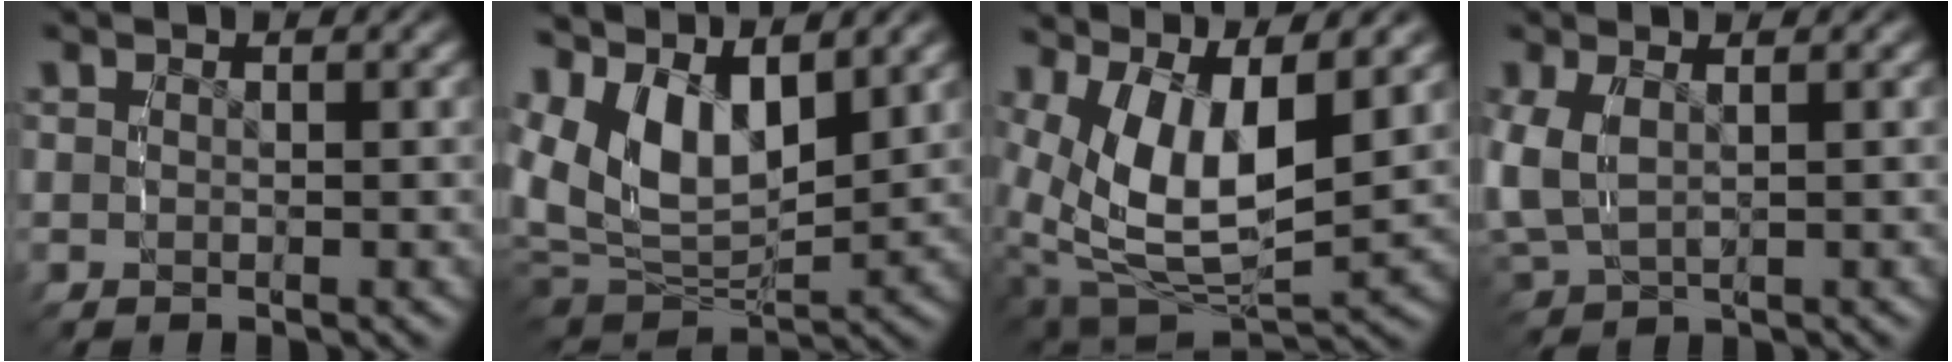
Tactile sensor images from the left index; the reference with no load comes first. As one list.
[{"total": 9.5, "force": [1.8, 6.6, 6.6], "torque": [-0.141, -0.013, 0.039]}, {"total": 9.7, "force": [-0.6, 5.9, 7.8], "torque": [-0.153, -0.046, 0.016]}, {"total": 3.3, "force": [0.3, 2.5, 2.2], "torque": [-0.069, -0.010, 0.019]}]